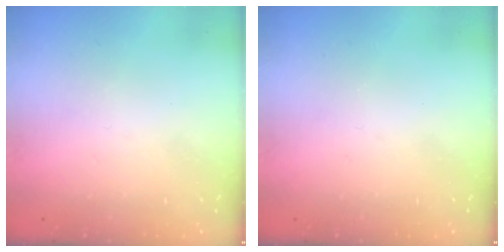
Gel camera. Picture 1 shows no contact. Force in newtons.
{"total": 0.0}